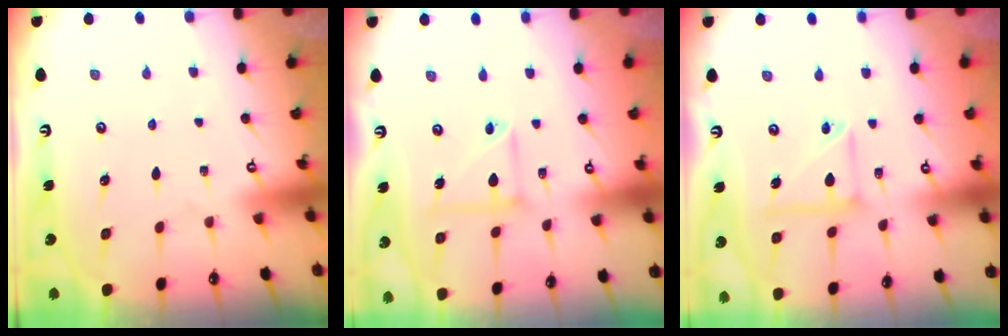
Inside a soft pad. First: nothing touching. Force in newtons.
{"total": 7.0, "press": 7.0, "slide": 0.4}
{"total": 9.1, "press": 9.1, "slide": 0.8}